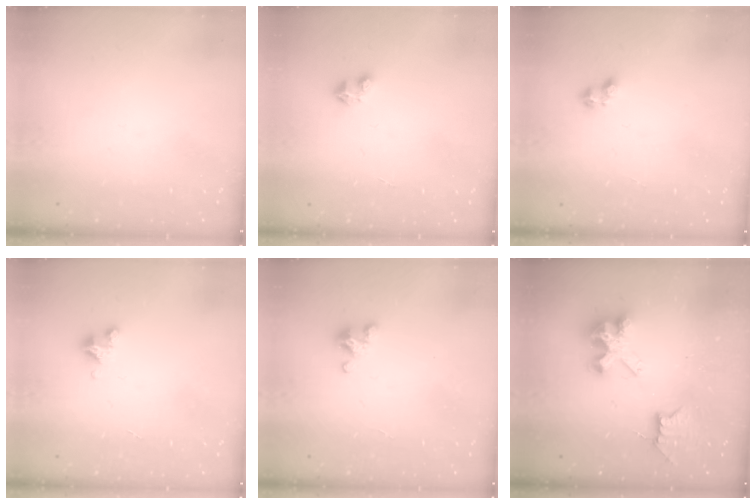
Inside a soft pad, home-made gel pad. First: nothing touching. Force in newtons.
{"total": 3.0, "press": 2.9, "slide": 0.2}
{"total": 2.4, "press": 2.3, "slide": 0.8}
{"total": 3.1, "press": 3.1, "slide": 0.4}
{"total": 3.4, "press": 3.4, "slide": 0.2}
{"total": 7.8, "press": 7.7, "slide": 0.5}